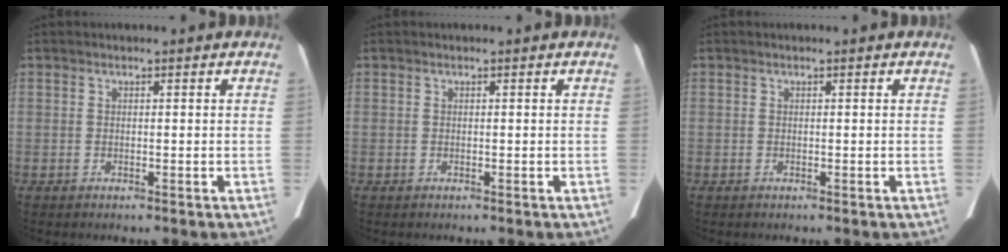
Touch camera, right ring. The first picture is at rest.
{"total": 0.0}
{"total": 0.0}